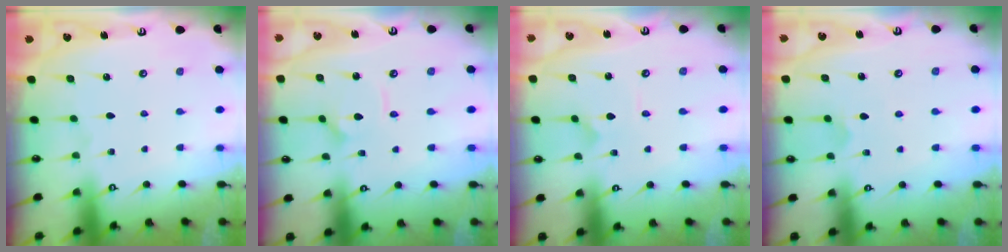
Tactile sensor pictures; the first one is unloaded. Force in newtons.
{"total": 2.7, "press": 2.6, "slide": 0.7}
{"total": 0.0}
{"total": 2.5, "press": 2.5, "slide": 0.5}